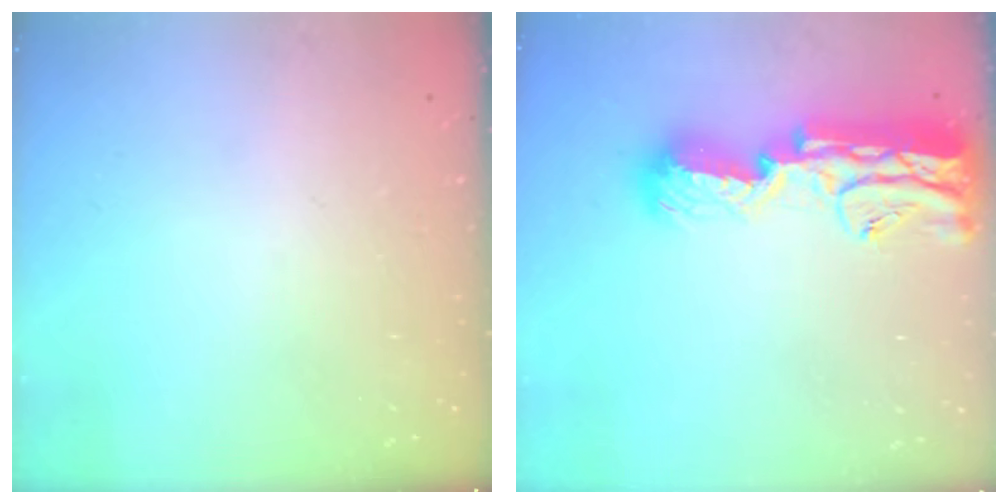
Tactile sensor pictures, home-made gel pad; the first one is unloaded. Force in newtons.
{"total": 19.3, "press": 18.4, "slide": 5.6}